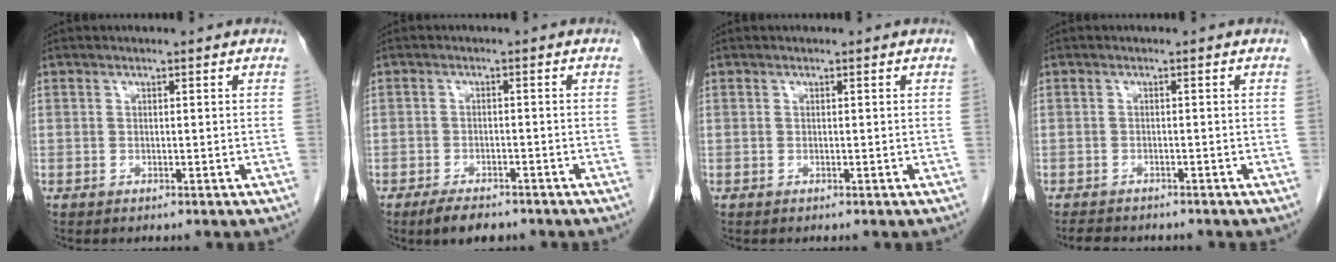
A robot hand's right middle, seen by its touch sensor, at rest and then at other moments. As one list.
[{"total": 4.4, "force": [-3.4, 1.6, 2.3], "torque": [-0.045, -0.006, -0.051]}, {"total": 0.0}, {"total": 4.1, "force": [-3.7, 1.2, 1.5], "torque": [-0.032, -0.009, -0.051]}]